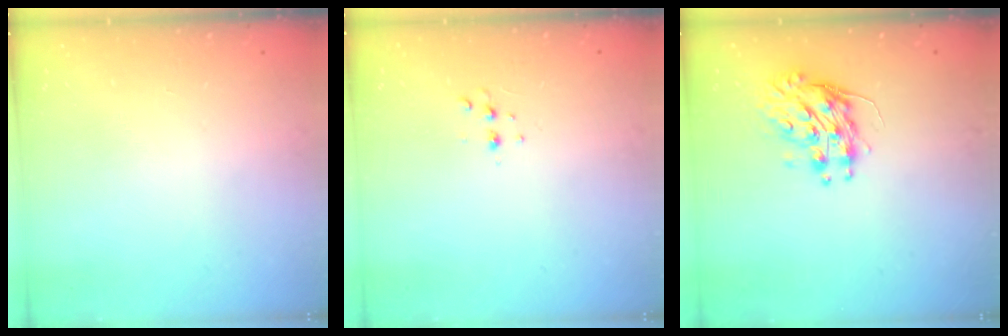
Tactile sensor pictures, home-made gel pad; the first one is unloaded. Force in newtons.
{"total": 3.1, "press": 3.0, "slide": 0.6}
{"total": 9.0, "press": 9.0, "slide": 0.3}